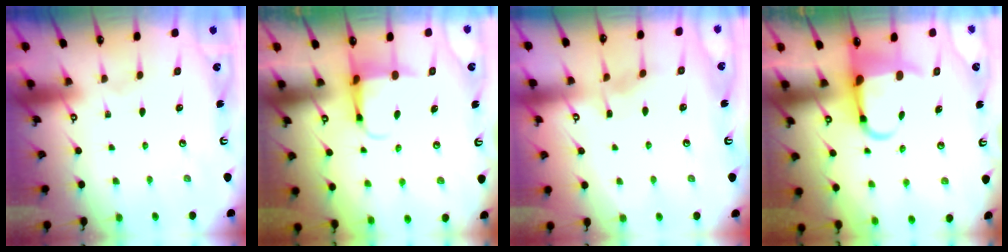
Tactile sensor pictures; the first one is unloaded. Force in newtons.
{"total": 4.2, "press": 4.1, "slide": 1.0}
{"total": 3.9, "press": 3.9, "slide": 0.4}
{"total": 6.1, "press": 5.9, "slide": 1.3}